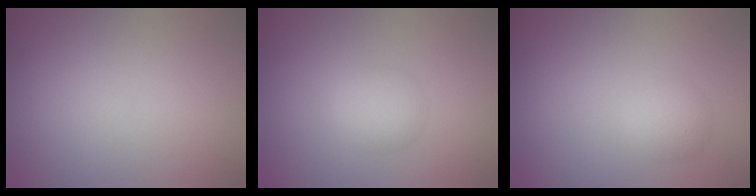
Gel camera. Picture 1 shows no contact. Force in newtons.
{"total": 2.1, "press": 2.1, "slide": 0.1}
{"total": 1.8, "press": 1.8, "slide": 0.0}